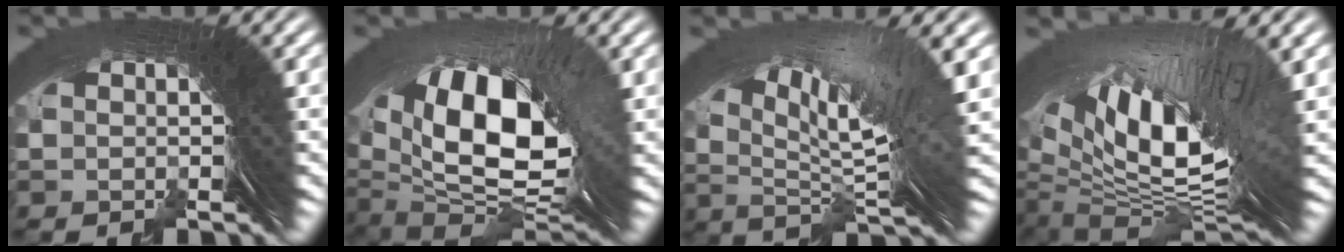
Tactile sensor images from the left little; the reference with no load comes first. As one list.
[{"total": 10.7, "force": [-0.2, 6.3, 8.6], "torque": [-0.166, -0.049, 0.028]}, {"total": 8.4, "force": [3.0, 2.1, 7.5], "torque": [-0.110, 0.014, 0.047]}, {"total": 12.7, "force": [0.7, 5.8, 11.3], "torque": [-0.177, -0.006, 0.026]}]